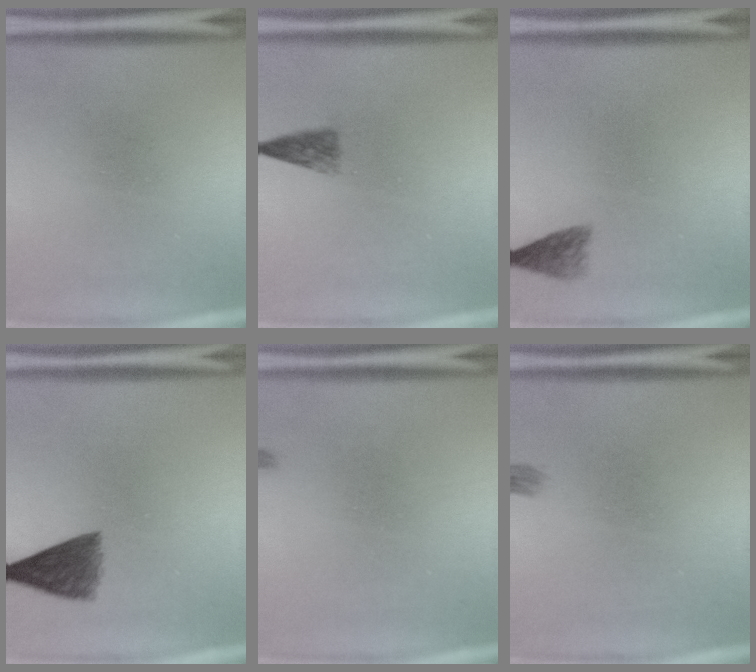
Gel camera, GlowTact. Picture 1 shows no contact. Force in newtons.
{"total": 2.4}
{"total": 2.3}
{"total": 6.0}
{"total": 0.5}
{"total": 1.0}